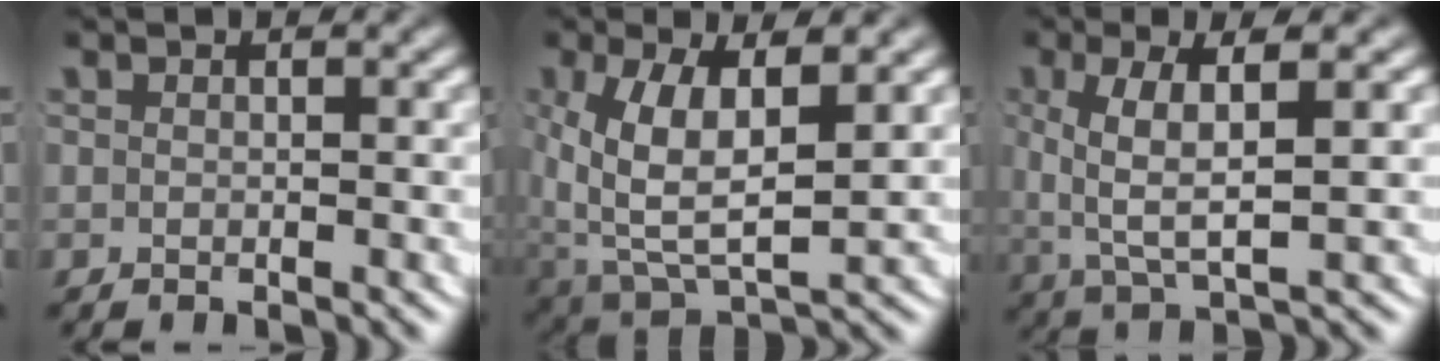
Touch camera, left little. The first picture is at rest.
{"total": 8.2, "force": [0.1, 5.2, 6.3], "torque": [-0.137, -0.036, 0.025]}
{"total": 4.7, "force": [0.6, 1.6, 4.4], "torque": [-0.091, -0.004, 0.021]}